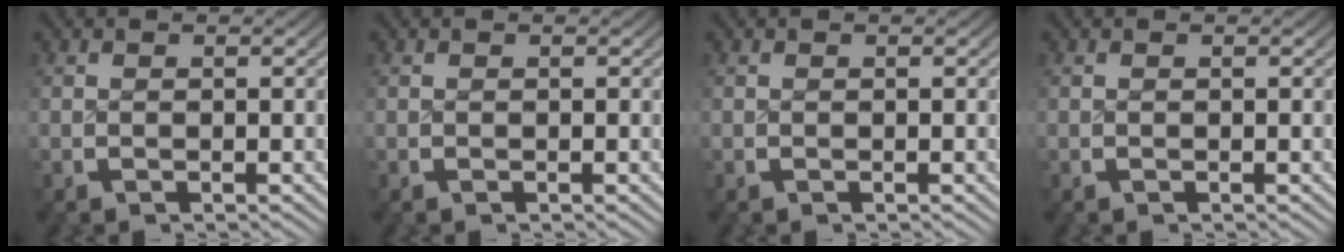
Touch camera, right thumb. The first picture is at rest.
{"total": 0.0}
{"total": 0.0}
{"total": 0.0}